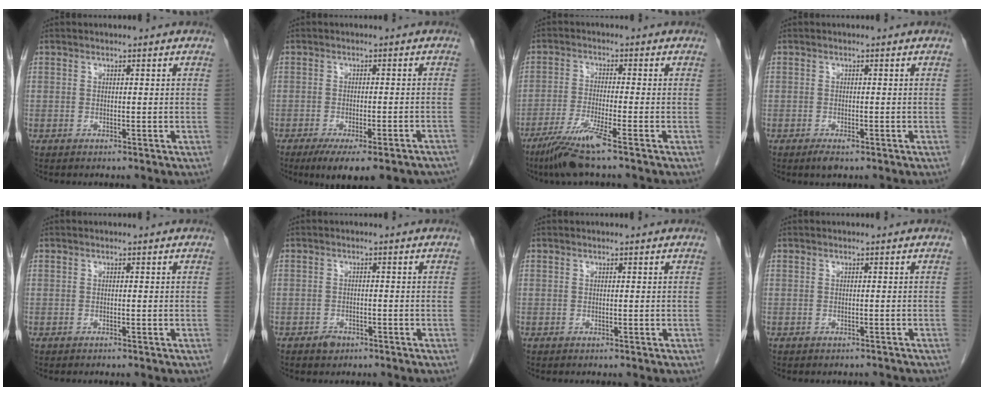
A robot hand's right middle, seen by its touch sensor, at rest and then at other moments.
{"total": 14.2, "force": [-11.5, 2.9, 7.8], "torque": [-0.073, -0.003, -0.144]}
{"total": 7.5, "force": [-4.8, -0.7, 5.7], "torque": [-0.110, -0.025, -0.096]}
{"total": 1.8, "force": [-1.1, 0.6, 1.3], "torque": [-0.023, -0.002, -0.015]}
{"total": 0.0}
{"total": 1.7, "force": [-1.2, 1.1, 0.6], "torque": [-0.011, 0.003, -0.016]}
{"total": 0.0}
{"total": 1.7, "force": [-1.6, 0.6, 0.2], "torque": [-0.008, -0.001, -0.021]}